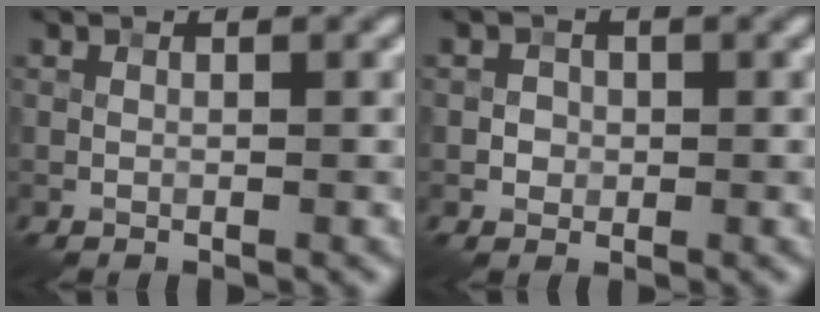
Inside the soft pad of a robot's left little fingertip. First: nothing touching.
{"total": 1.2, "force": [-0.3, 1.2, 0.3], "torque": [-0.002, -0.003, -0.006]}